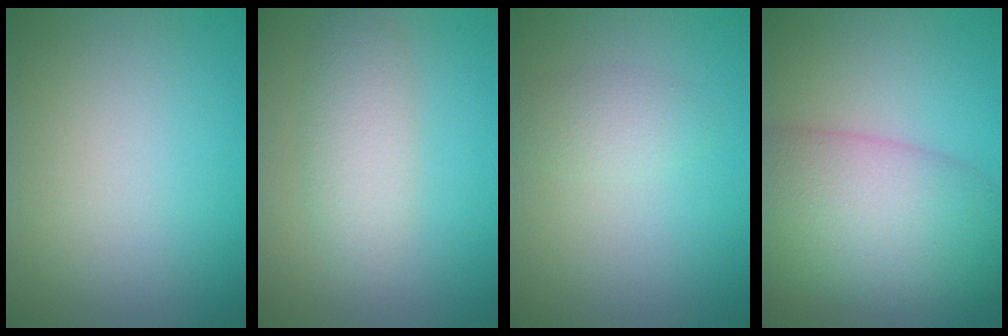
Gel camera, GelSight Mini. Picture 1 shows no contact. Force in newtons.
{"total": 3.1, "press": 3.1, "slide": 0.1}
{"total": 1.7, "press": 1.7, "slide": 0.0}
{"total": 10.7, "press": 10.7, "slide": 0.6}